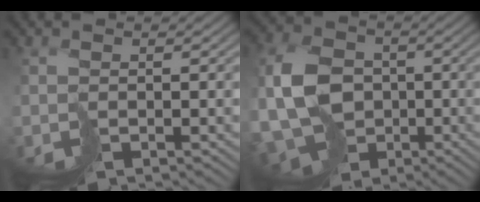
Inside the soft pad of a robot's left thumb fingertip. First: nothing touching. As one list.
[{"total": 12.2, "force": [-1.2, 9.3, 7.9], "torque": [-0.197, -0.009, -0.025]}]